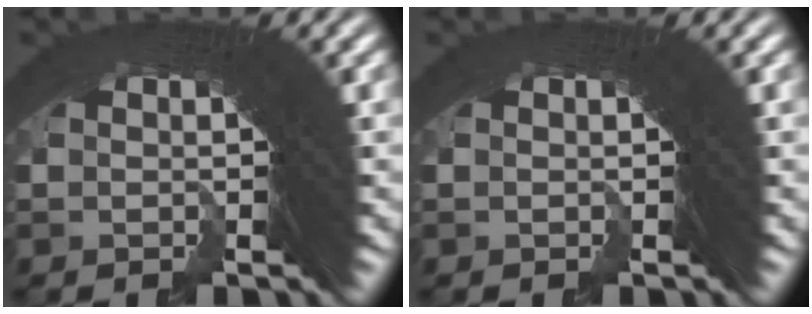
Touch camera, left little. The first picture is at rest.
{"total": 0.0}